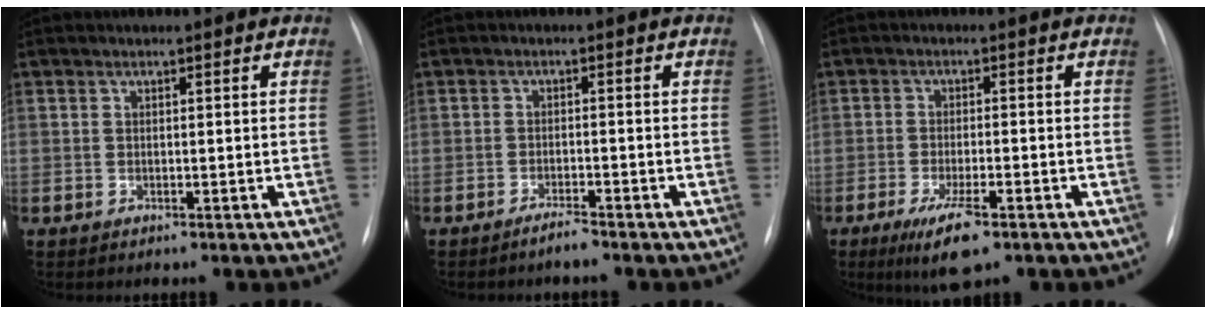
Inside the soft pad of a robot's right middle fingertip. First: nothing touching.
{"total": 2.1, "force": [-1.9, -0.1, 0.9], "torque": [-0.021, -0.003, -0.035]}
{"total": 6.6, "force": [-3.9, 1.3, 5.2], "torque": [-0.100, -0.015, -0.061]}